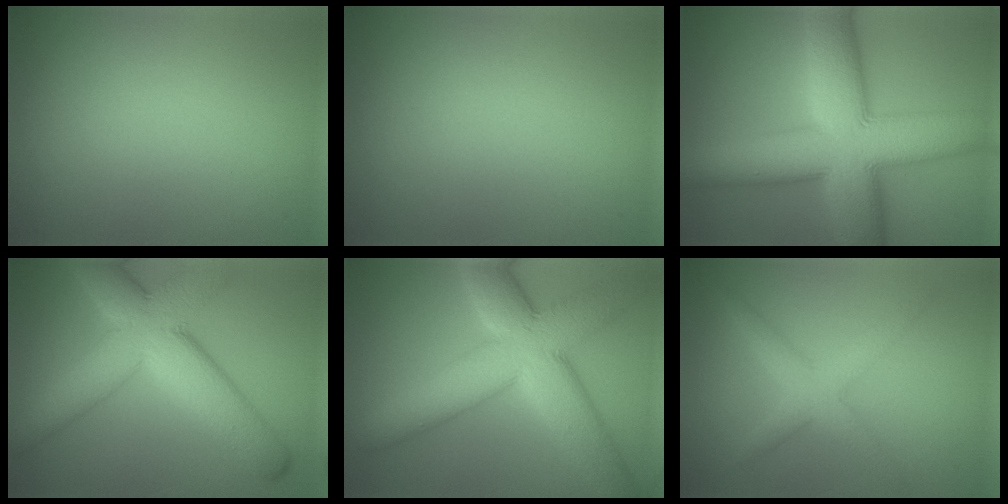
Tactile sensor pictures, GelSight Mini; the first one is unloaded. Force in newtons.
{"total": 0.0}
{"total": 13.3, "press": 13.3, "slide": 0.4}
{"total": 10.2, "press": 10.2, "slide": 0.8}
{"total": 11.5, "press": 11.5, "slide": 0.5}
{"total": 2.3, "press": 2.3, "slide": 0.1}